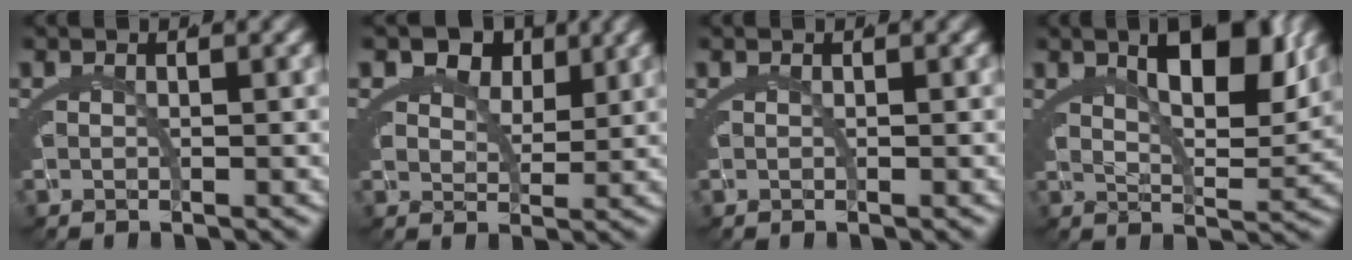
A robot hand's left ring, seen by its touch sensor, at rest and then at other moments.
{"total": 5.6, "force": [2.4, 4.5, 2.4], "torque": [-0.039, -0.011, 0.037]}
{"total": 0.0}
{"total": 7.7, "force": [4.0, 2.7, 6.0], "torque": [-0.073, 0.007, 0.062]}